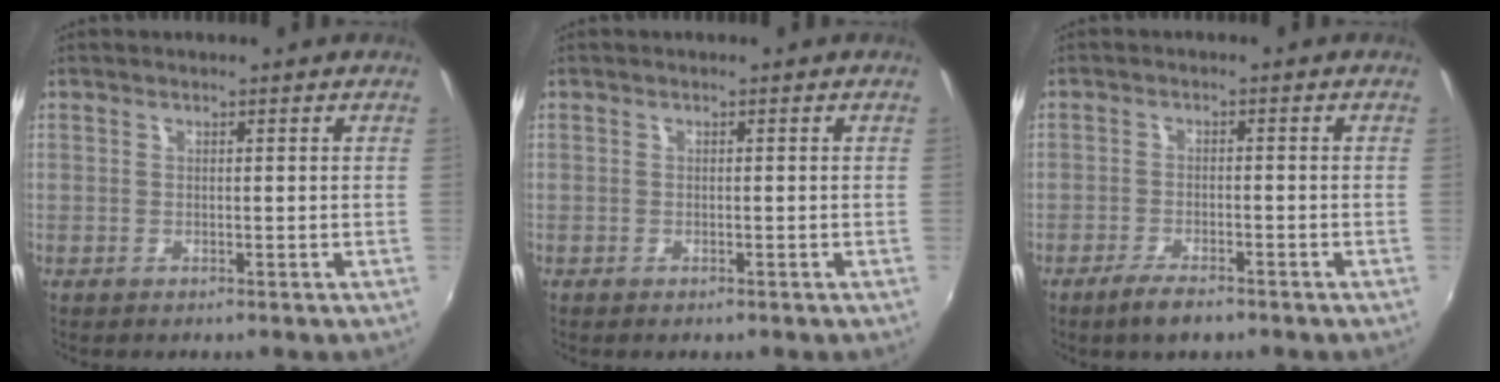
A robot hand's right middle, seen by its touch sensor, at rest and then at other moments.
{"total": 0.6, "force": [-0.5, 0.3, 0.3], "torque": [-0.006, -0.003, -0.010]}
{"total": 4.6, "force": [-3.5, 1.2, 2.8], "torque": [-0.071, -0.007, -0.065]}